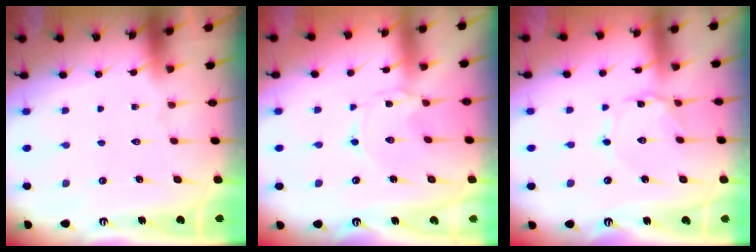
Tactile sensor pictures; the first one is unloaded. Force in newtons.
{"total": 0.5, "press": 0.4, "slide": 0.2}
{"total": 1.4, "press": 1.3, "slide": 0.2}